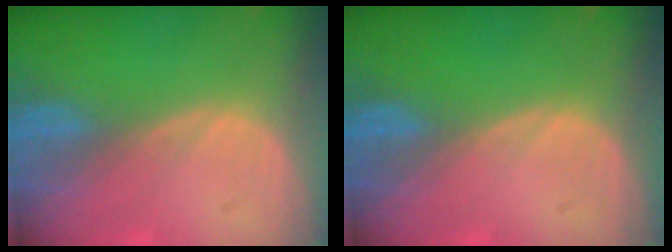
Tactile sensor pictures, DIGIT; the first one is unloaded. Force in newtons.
{"total": 0.0}